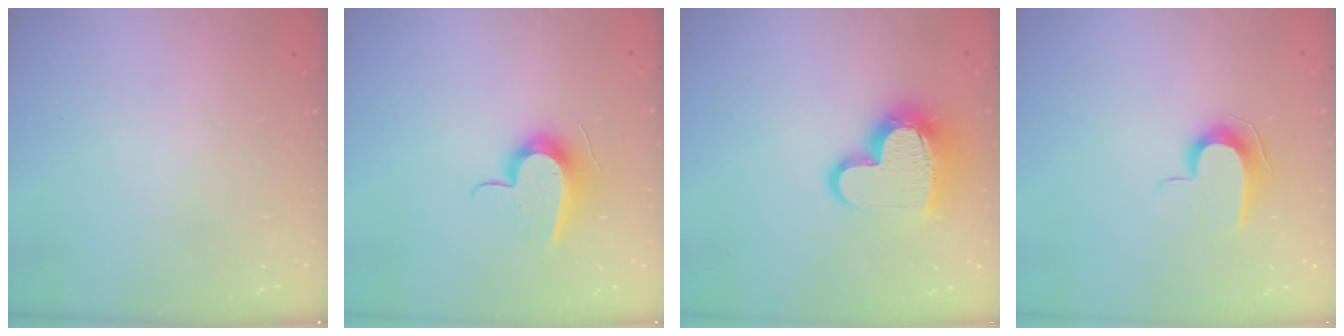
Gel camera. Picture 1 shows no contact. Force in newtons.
{"total": 12.4, "press": 12.4, "slide": 0.4}
{"total": 14.7, "press": 14.6, "slide": 1.2}
{"total": 8.9, "press": 8.9, "slide": 0.8}